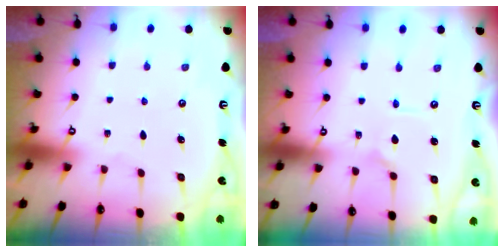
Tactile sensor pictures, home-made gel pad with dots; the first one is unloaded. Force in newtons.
{"total": 1.8, "press": 1.8, "slide": 0.1}